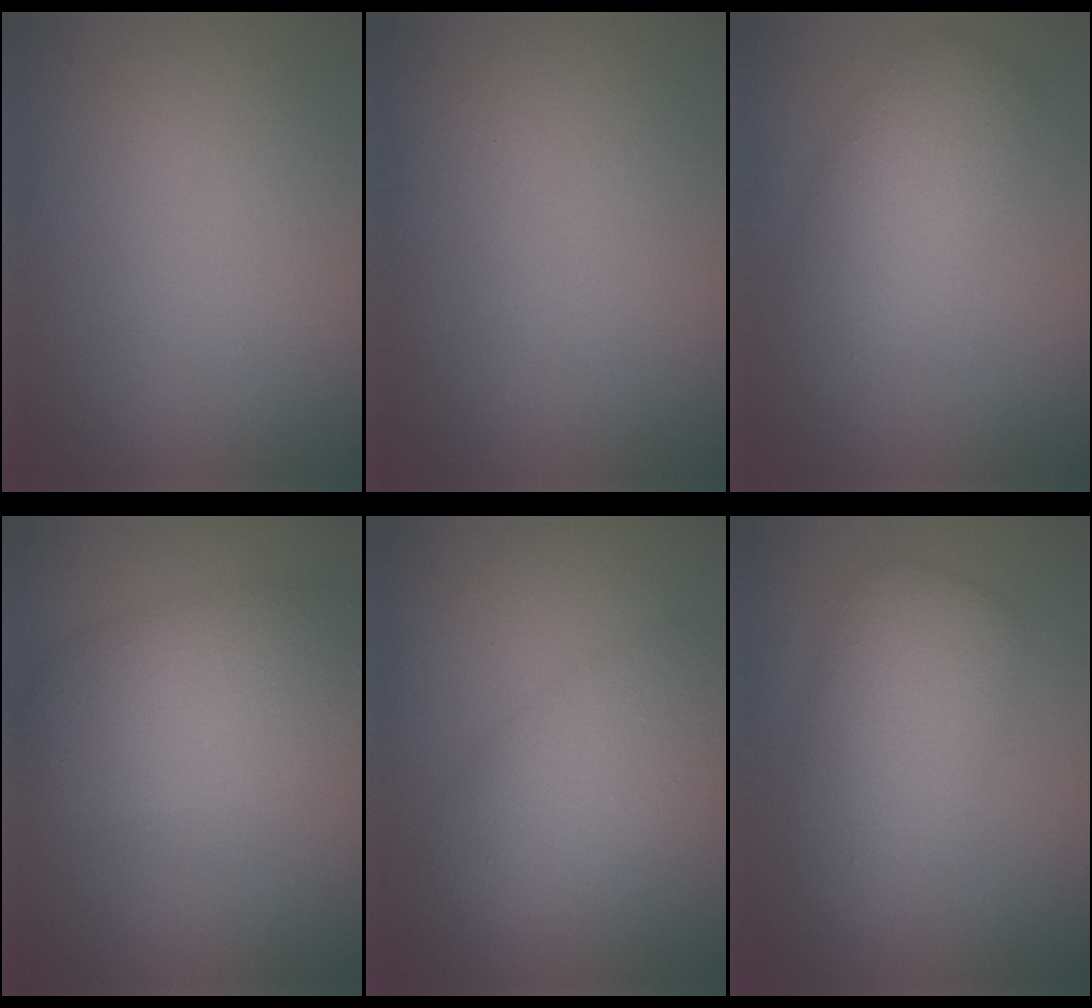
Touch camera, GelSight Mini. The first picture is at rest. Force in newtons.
{"total": 0.0}
{"total": 4.3, "press": 4.3, "slide": 0.1}
{"total": 5.7, "press": 5.7, "slide": 0.3}
{"total": 6.1, "press": 6.0, "slide": 0.3}
{"total": 3.9, "press": 3.8, "slide": 0.4}